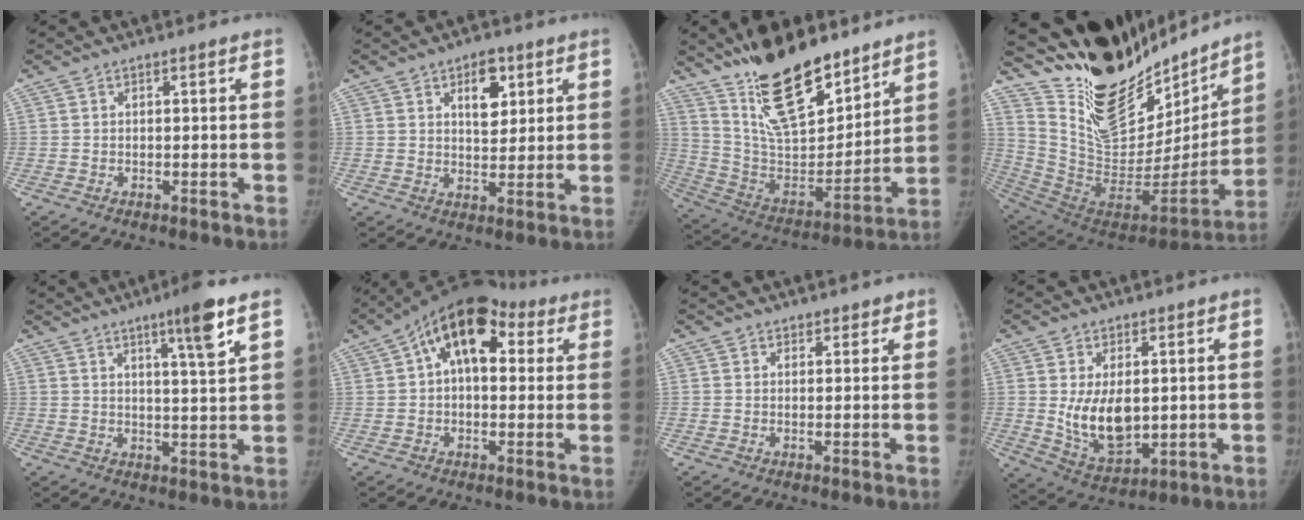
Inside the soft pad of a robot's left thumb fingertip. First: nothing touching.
{"total": 6.7, "force": [3.2, 3.9, 4.5], "torque": [-0.036, -0.017, 0.047]}
{"total": 24.2, "force": [17.3, 9.5, 13.9], "torque": [-0.193, -0.098, 0.305]}
{"total": 31.2, "force": [24.8, 12.6, 14.3], "torque": [-0.211, -0.123, 0.408]}
{"total": 8.0, "force": [4.6, 0.1, 6.5], "torque": [-0.101, -0.026, 0.071]}
{"total": 15.0, "force": [4.8, 8.8, 11.1], "torque": [-0.137, 0.029, 0.063]}
{"total": 1.9, "force": [1.5, 1.1, 0.1], "torque": [0.027, -0.008, 0.013]}
{"total": 10.4, "force": [0.9, 6.6, 8.0], "torque": [-0.106, -0.023, 0.037]}